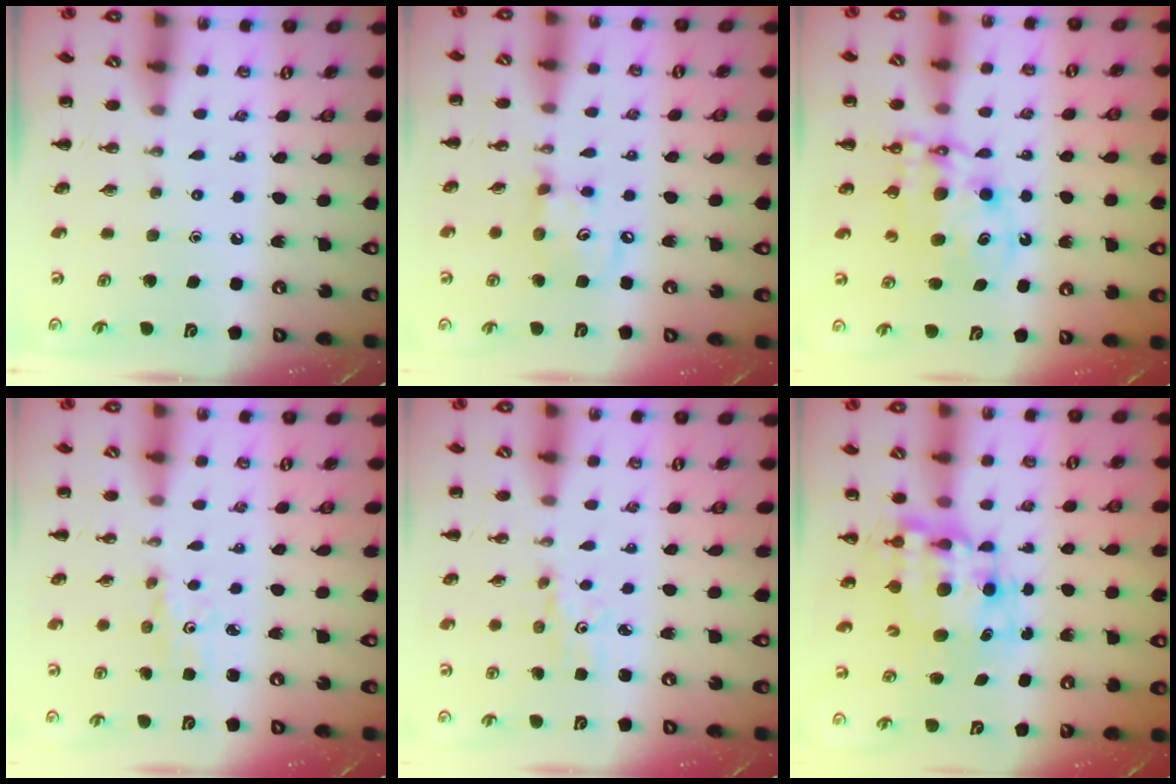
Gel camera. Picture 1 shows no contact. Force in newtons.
{"total": 6.4, "press": 6.4, "slide": 0.5}
{"total": 11.3, "press": 11.0, "slide": 2.6}
{"total": 2.6, "press": 2.4, "slide": 0.9}
{"total": 2.6, "press": 2.4, "slide": 0.9}
{"total": 9.6, "press": 9.1, "slide": 3.0}